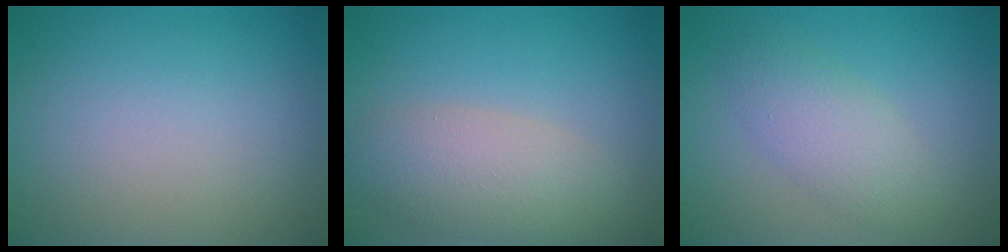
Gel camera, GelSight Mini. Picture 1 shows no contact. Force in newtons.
{"total": 4.9, "press": 4.9, "slide": 0.5}
{"total": 3.1, "press": 3.1, "slide": 0.1}